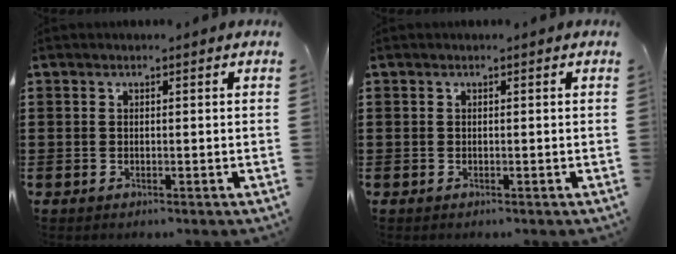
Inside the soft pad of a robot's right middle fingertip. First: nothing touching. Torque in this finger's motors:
{"motor_torque": [0.36, -0.09, -0.02, -0.01]}